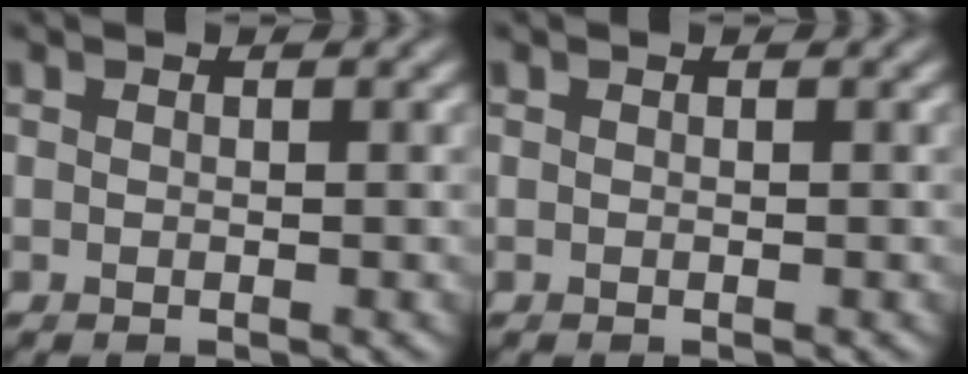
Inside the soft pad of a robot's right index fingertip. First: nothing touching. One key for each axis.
{"total": 0.0}